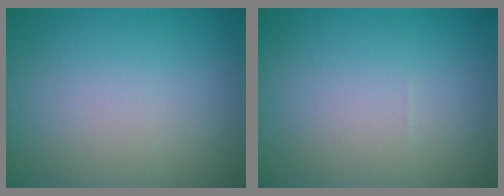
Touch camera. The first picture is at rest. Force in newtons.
{"total": 0.0}